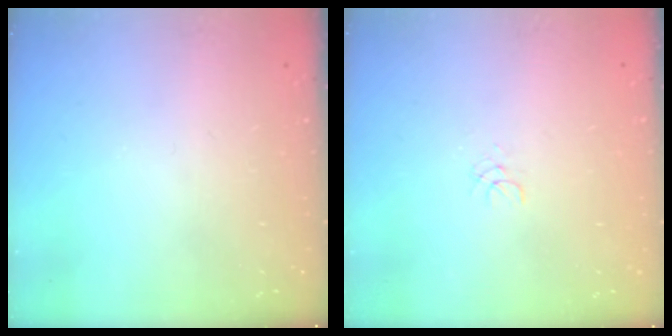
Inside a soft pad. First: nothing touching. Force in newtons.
{"total": 1.1, "press": 1.1, "slide": 0.1}